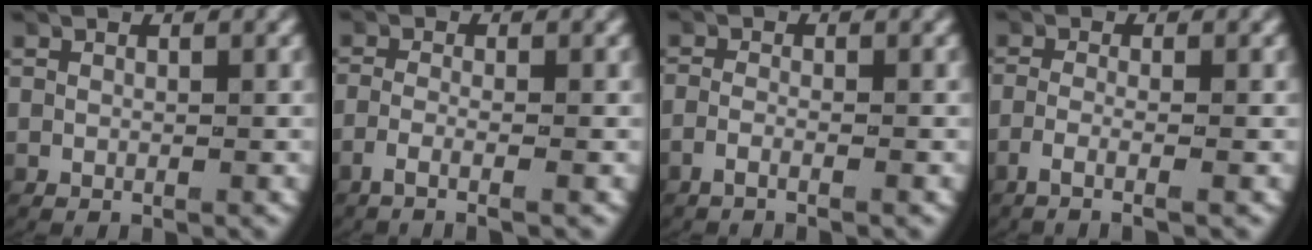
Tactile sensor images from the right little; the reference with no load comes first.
{"total": 2.7, "force": [-2.0, -0.1, 1.9], "torque": [-0.047, -0.009, -0.033]}
{"total": 2.0, "force": [-1.6, 0.1, 1.2], "torque": [-0.035, -0.007, -0.027]}
{"total": 2.7, "force": [-1.9, -0.1, 2.0], "torque": [-0.050, -0.009, -0.031]}